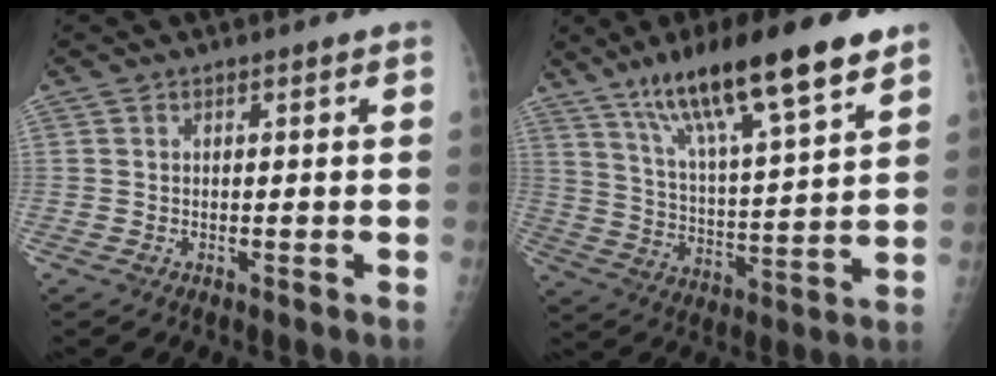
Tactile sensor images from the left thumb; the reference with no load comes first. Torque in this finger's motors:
{"motor_torque": [1.92, 0.65, 1.43, -1.10, 0.18]}